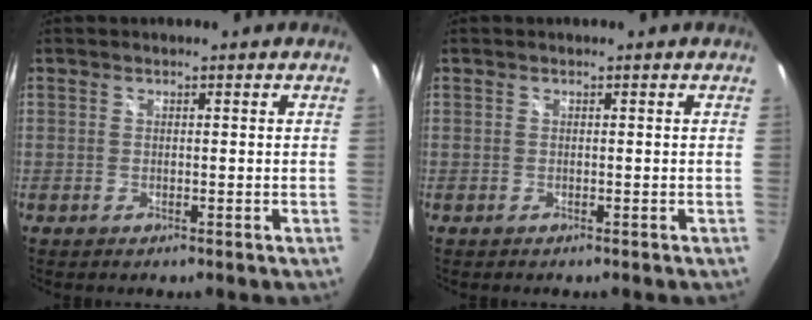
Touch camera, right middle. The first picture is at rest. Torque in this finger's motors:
{"motor_torque": [0.11, -0.27, 0.03, 0.01]}